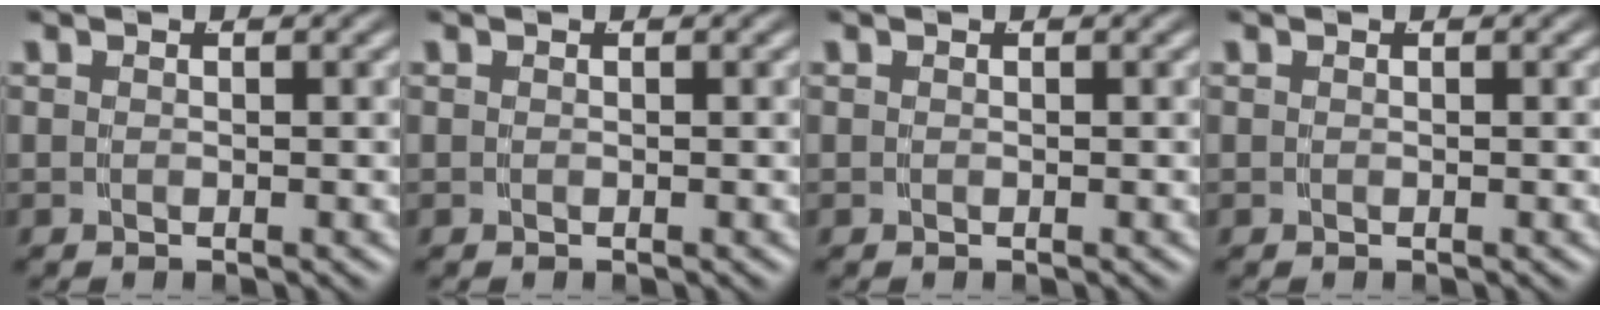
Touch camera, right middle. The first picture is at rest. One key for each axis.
{"total": 0.0}
{"total": 0.0}
{"total": 0.0}